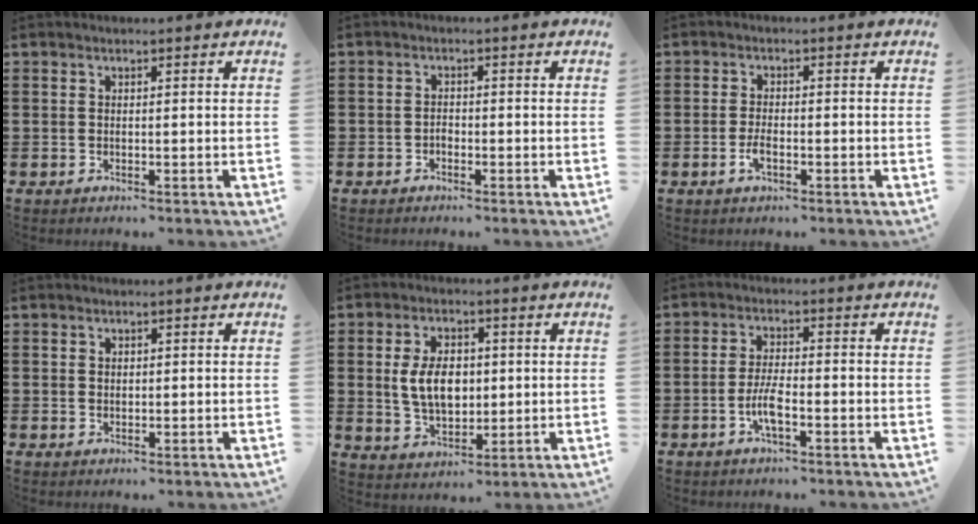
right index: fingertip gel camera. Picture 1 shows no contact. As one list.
[{"total": 1.0, "force": [-0.8, 0.5, 0.4], "torque": [-0.010, -0.003, -0.016]}, {"total": 2.4, "force": [-1.0, 0.9, 2.0], "torque": [-0.042, 0.000, -0.021]}, {"total": 0.8, "force": [0.3, 0.6, 0.2], "torque": [-0.007, 0.004, 0.007]}, {"total": 7.4, "force": [0.5, 4.5, 5.9], "torque": [-0.117, 0.002, 0.001]}, {"total": 4.4, "force": [-1.9, 0.9, 3.8], "torque": [-0.092, -0.006, -0.042]}]